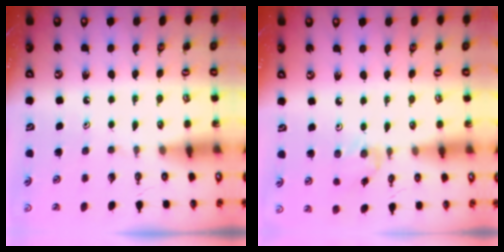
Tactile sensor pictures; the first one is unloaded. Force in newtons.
{"total": 2.4, "press": 2.4, "slide": 0.3}